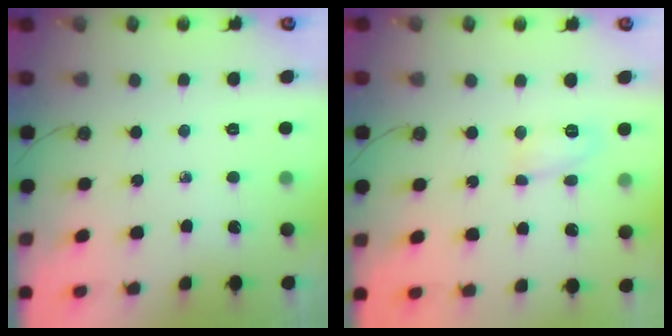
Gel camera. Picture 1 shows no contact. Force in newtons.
{"total": 5.7, "press": 5.6, "slide": 0.7}